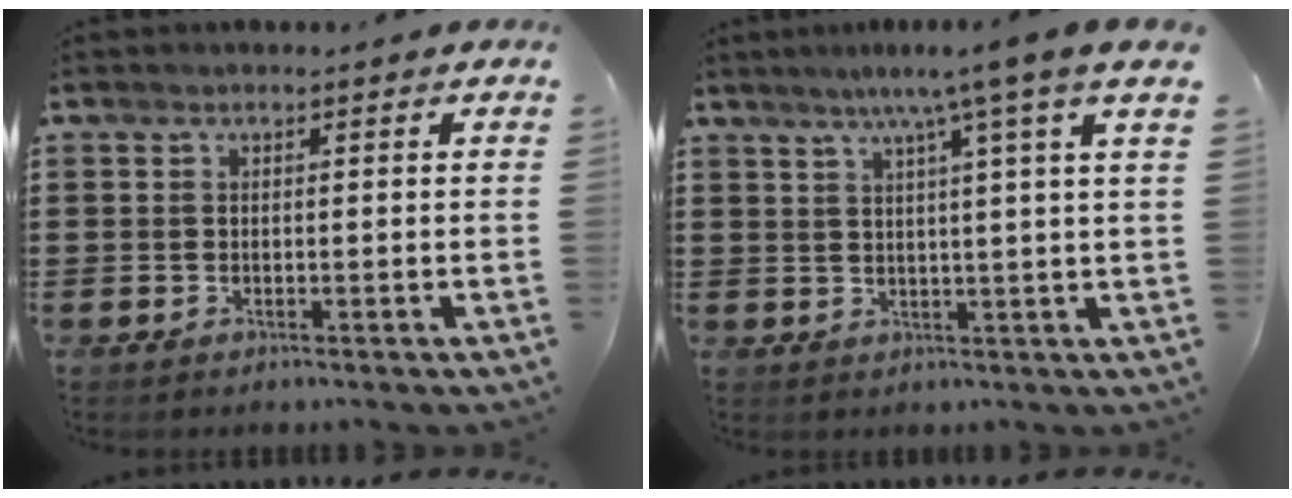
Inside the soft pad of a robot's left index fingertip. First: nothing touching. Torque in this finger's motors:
{"motor_torque": [1.96, -0.18, 0.40, 0.21]}